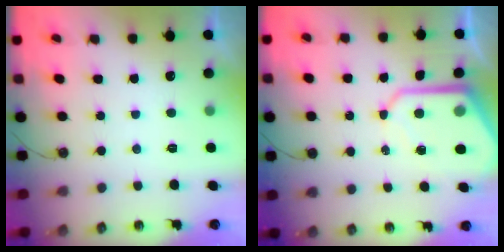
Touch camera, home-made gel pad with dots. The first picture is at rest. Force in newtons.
{"total": 9.6, "press": 9.6, "slide": 0.8}